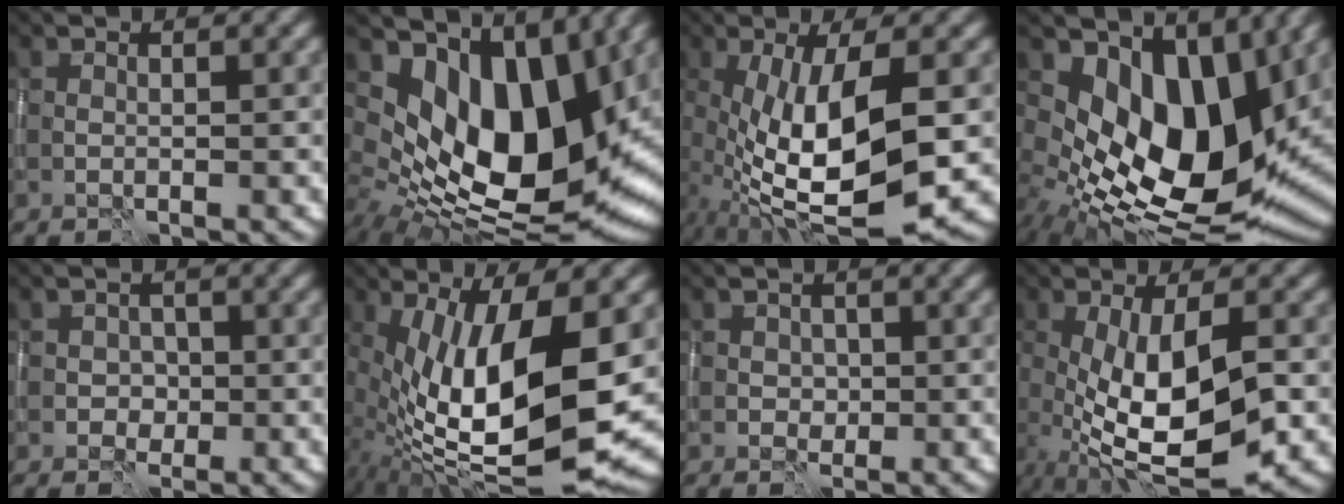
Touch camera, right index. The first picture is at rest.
{"total": 14.6, "force": [3.6, 8.2, 11.5], "torque": [-0.180, -0.011, 0.067]}
{"total": 11.6, "force": [-1.8, 3.8, 10.8], "torque": [-0.199, -0.022, -0.025]}
{"total": 13.2, "force": [3.2, 7.2, 10.6], "torque": [-0.177, -0.010, 0.060]}
{"total": 1.5, "force": [-0.4, 1.4, 0.3], "torque": [-0.003, -0.003, -0.007]}
{"total": 14.0, "force": [-0.5, 5.0, 13.0], "torque": [-0.228, -0.017, -0.001]}
{"total": 1.1, "force": [-0.1, 1.1, 0.2], "torque": [-0.006, -0.003, 0.000]}
{"total": 9.5, "force": [-2.1, 3.5, 8.6], "torque": [-0.166, -0.014, -0.034]}